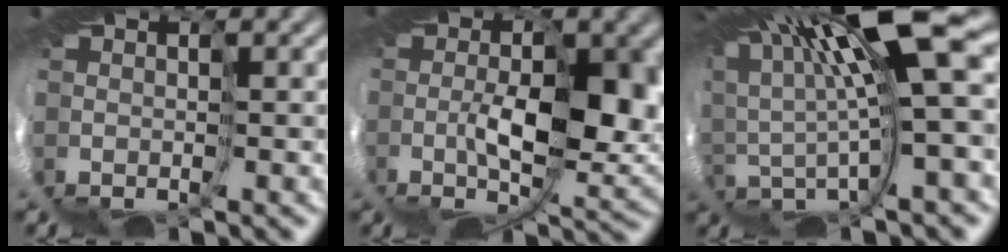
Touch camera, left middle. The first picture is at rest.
{"total": 5.7, "force": [0.2, 1.9, 5.4], "torque": [-0.116, -0.015, 0.002]}
{"total": 9.8, "force": [5.2, -0.4, 8.3], "torque": [-0.154, 0.012, 0.087]}